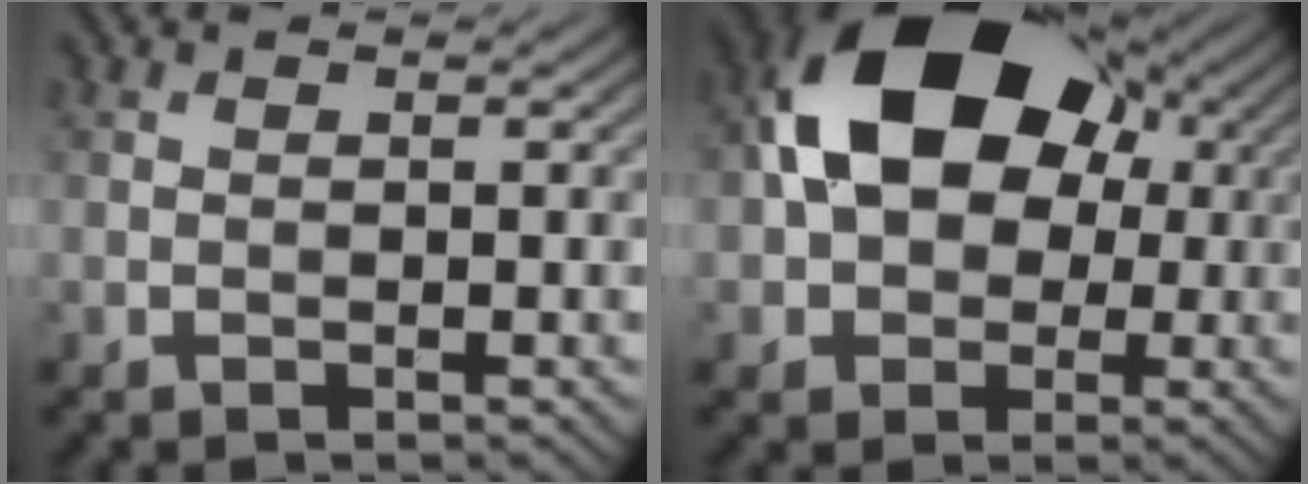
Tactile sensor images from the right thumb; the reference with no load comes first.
{"total": 17.3, "force": [2.9, 12.5, 11.6], "torque": [-0.176, 0.021, 0.033]}